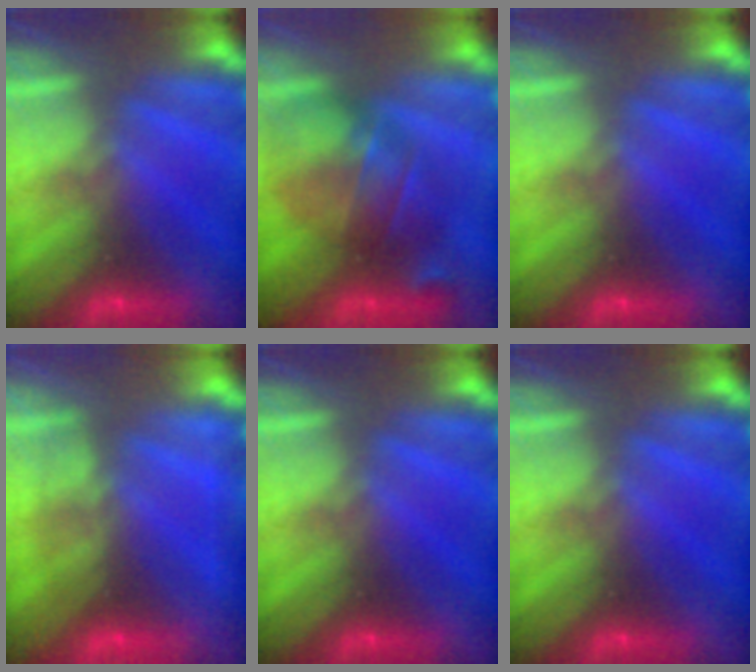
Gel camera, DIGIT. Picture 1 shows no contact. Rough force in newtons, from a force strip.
{"total": 7.2}
{"total": 0.0}
{"total": 2.2}
{"total": 0.0}
{"total": 0.0}